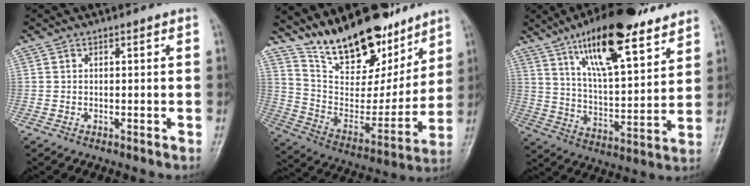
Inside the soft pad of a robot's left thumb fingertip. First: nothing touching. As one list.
[{"total": 20.5, "force": [16.1, 8.3, 9.7], "torque": [-0.105, -0.087, 0.279]}, {"total": 21.3, "force": [13.8, 6.5, 14.9], "torque": [-0.214, -0.057, 0.229]}]